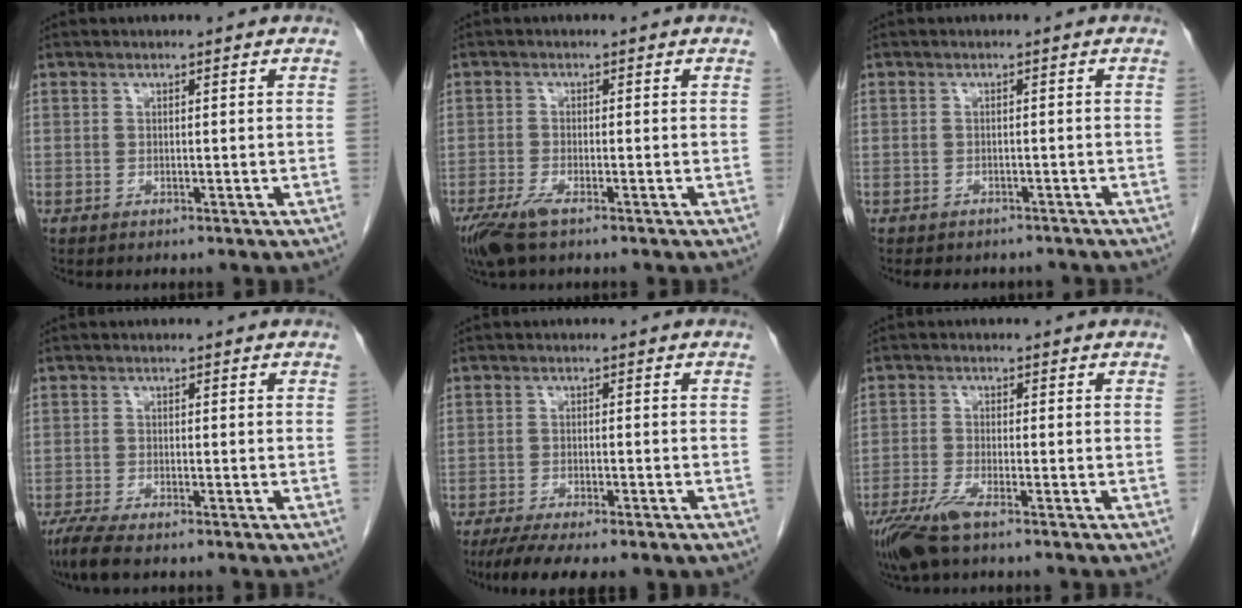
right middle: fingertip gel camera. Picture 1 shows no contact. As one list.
[{"total": 4.7, "force": [-3.1, 0.9, 3.3], "torque": [-0.073, -0.013, -0.057]}, {"total": 6.2, "force": [-5.4, 2.5, 1.5], "torque": [-0.023, 0.002, -0.061]}, {"total": 4.7, "force": [-3.6, 0.6, 2.9], "torque": [-0.062, -0.016, -0.061]}, {"total": 9.5, "force": [-7.2, 2.1, 5.9], "torque": [-0.088, -0.015, -0.104]}, {"total": 5.7, "force": [-3.9, 0.7, 4.1], "torque": [-0.088, -0.016, -0.075]}]